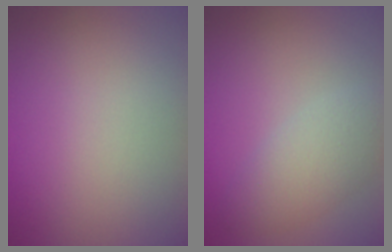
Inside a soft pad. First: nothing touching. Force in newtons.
{"total": 3.6, "press": 3.6, "slide": 0.3}